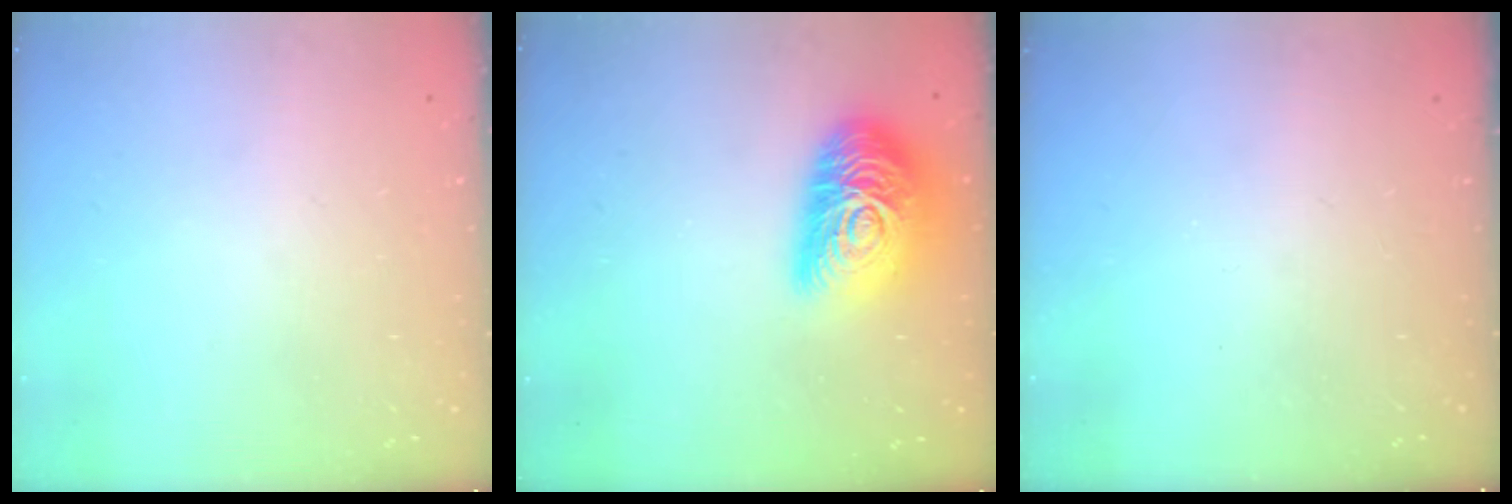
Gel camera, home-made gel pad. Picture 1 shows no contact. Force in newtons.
{"total": 18.2, "press": 18.1, "slide": 1.1}
{"total": 0.0}